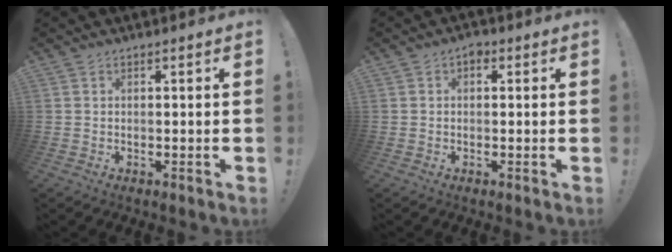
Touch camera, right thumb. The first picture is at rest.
{"total": 1.9, "force": [0.1, 1.4, 1.3], "torque": [-0.010, 0.001, -0.002]}